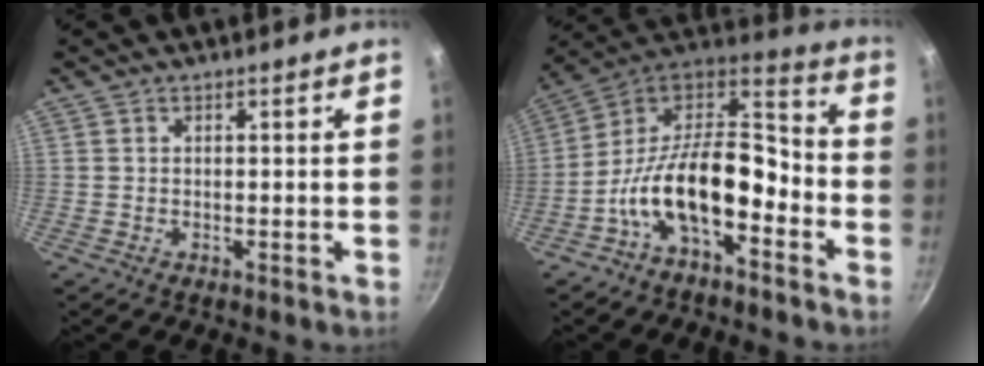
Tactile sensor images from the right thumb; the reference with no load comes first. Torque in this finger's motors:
{"motor_torque": [0.52, 0.43, 1.75, -1.02, 0.38]}